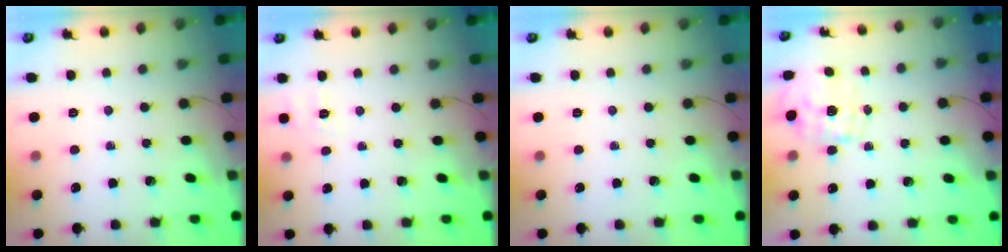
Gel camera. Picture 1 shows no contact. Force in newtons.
{"total": 6.9, "press": 6.6, "slide": 2.1}
{"total": 0.0}
{"total": 1.6, "press": 1.4, "slide": 0.8}